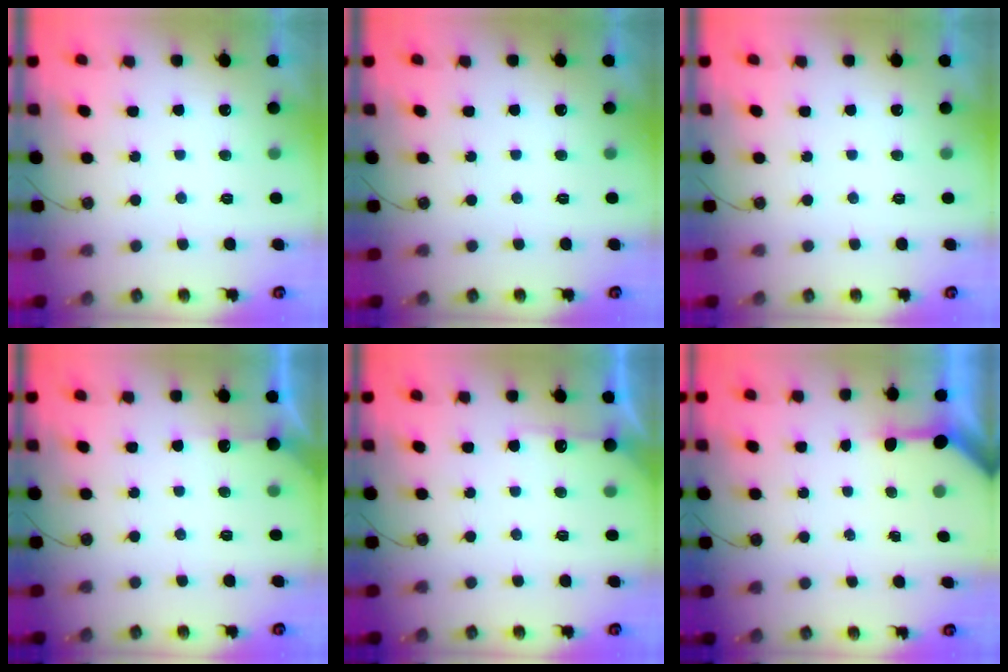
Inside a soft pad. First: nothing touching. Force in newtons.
{"total": 0.0}
{"total": 0.0}
{"total": 4.1, "press": 4.0, "slide": 0.6}
{"total": 4.4, "press": 4.4, "slide": 0.6}
{"total": 3.3, "press": 3.3, "slide": 0.3}